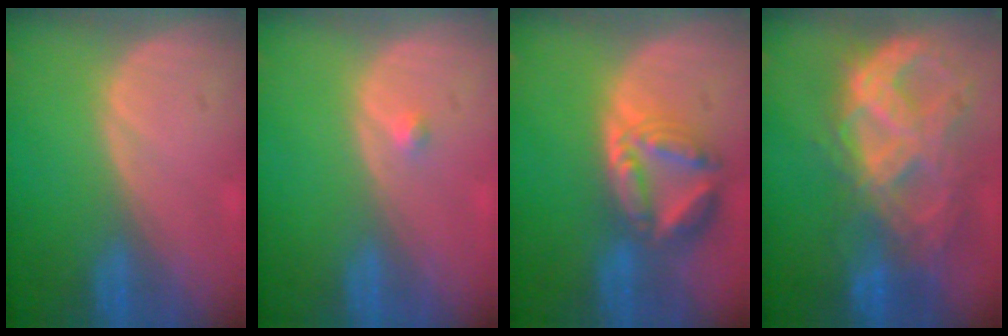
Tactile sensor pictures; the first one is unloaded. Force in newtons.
{"total": 0.9, "press": 0.7, "slide": 0.6}
{"total": 7.9, "press": 6.9, "slide": 3.9}
{"total": 11.3, "press": 9.6, "slide": 6.0}